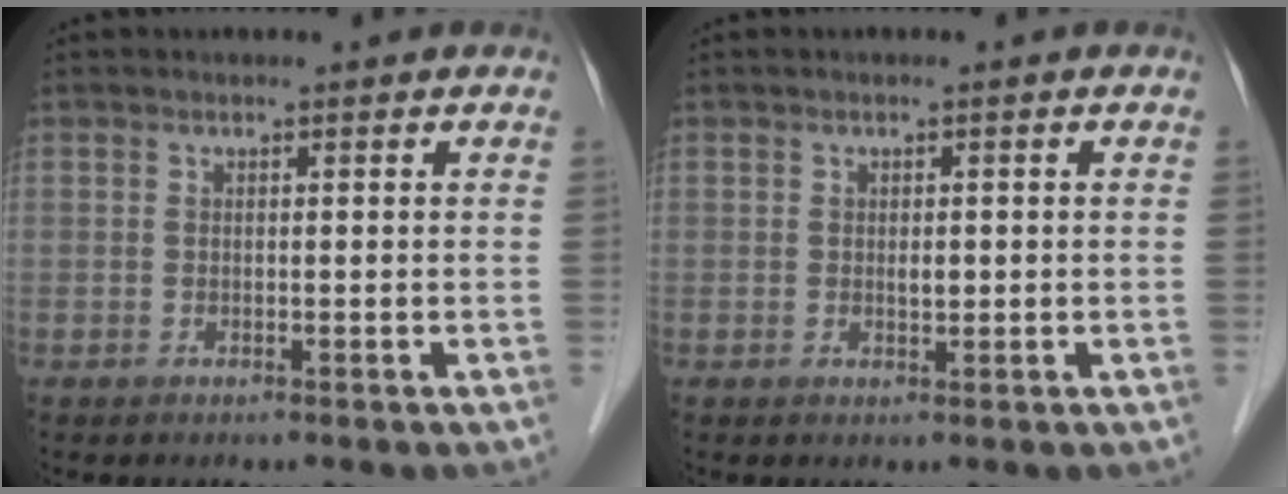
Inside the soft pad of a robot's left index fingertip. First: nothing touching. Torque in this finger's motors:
{"motor_torque": [0.06, 0.02, 0.02, 0.00]}